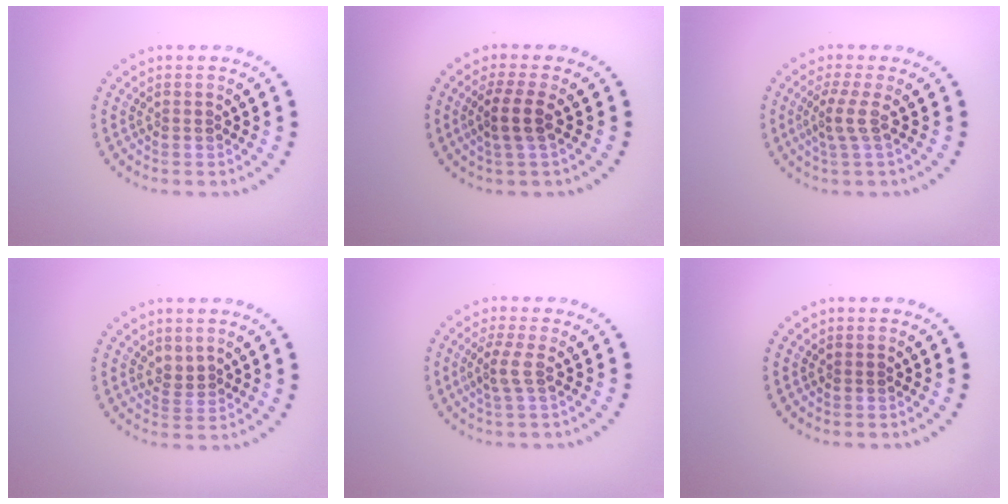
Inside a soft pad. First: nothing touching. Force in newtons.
{"total": 2.5, "press": 2.0, "slide": 1.4}
{"total": 2.1, "press": 1.3, "slide": 1.6}
{"total": 1.2, "press": 0.9, "slide": 0.8}
{"total": 1.8, "press": 1.3, "slide": 1.2}
{"total": 0.0}